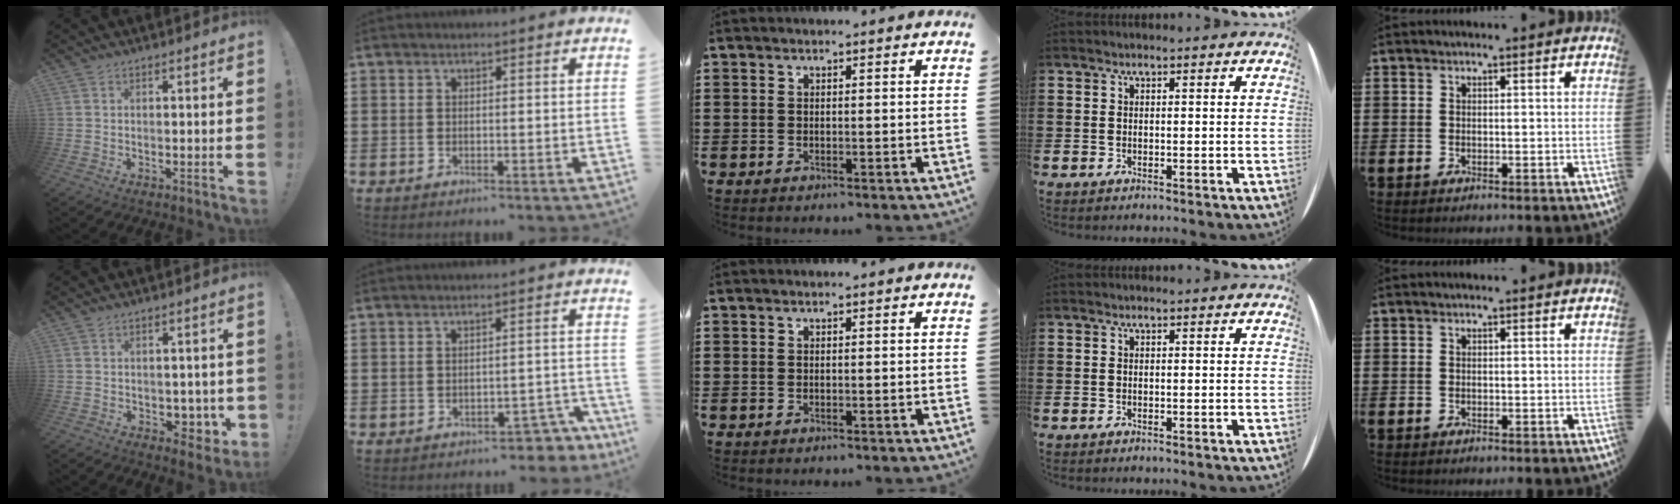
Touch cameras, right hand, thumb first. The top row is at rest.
{"thumb": {"total": 5.0, "force": [-0.4, 4.2, 2.6], "torque": [-0.016, 0.001, -0.001]}, "index": {"total": 2.7, "force": [-2.5, 0.7, 0.6], "torque": [-0.016, 0.004, -0.052]}}